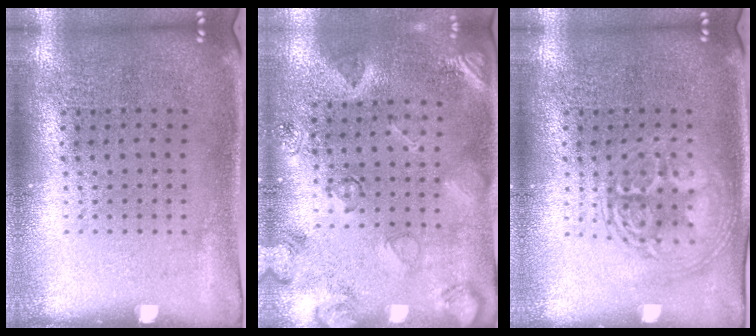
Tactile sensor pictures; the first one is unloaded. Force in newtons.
{"total": 2.6, "press": 1.9, "slide": 1.7}
{"total": 2.8, "press": 2.8, "slide": 0.4}